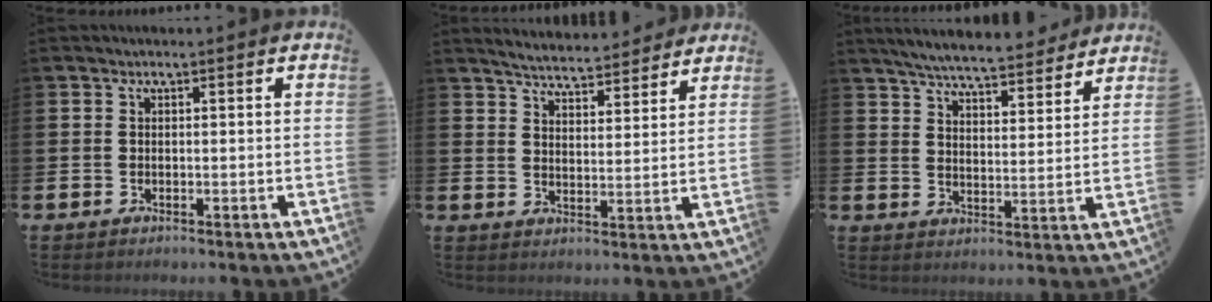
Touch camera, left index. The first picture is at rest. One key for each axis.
{"total": 5.3, "fx": 5.3, "fy": 0.4, "fz": 0.5, "tx": -0.022, "ty": -0.036, "tz": 0.091}
{"total": 6.3, "fx": 6.1, "fy": 0.4, "fz": 1.4, "tx": -0.047, "ty": -0.043, "tz": 0.106}